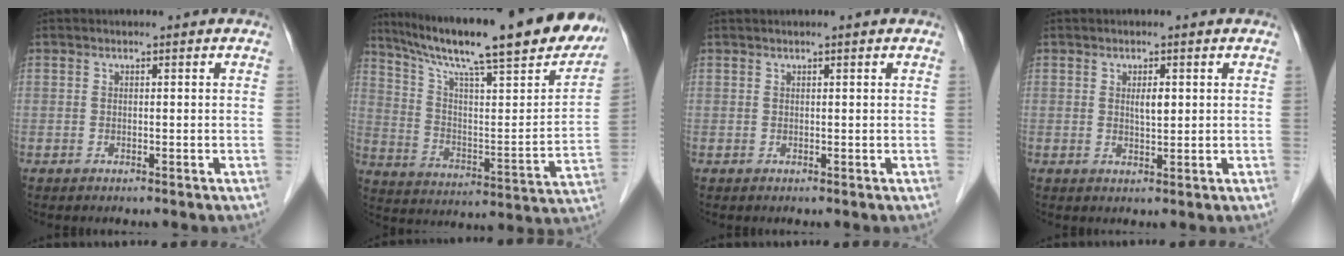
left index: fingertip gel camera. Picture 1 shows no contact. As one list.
[{"total": 28.4, "force": [22.9, 3.3, 16.5], "torque": [-0.267, -0.026, 0.323]}, {"total": 0.9, "force": [0.7, -0.2, 0.5], "torque": [-0.014, 0.009, 0.019]}, {"total": 2.1, "force": [0.6, 0.6, 1.9], "torque": [-0.034, -0.002, 0.012]}]